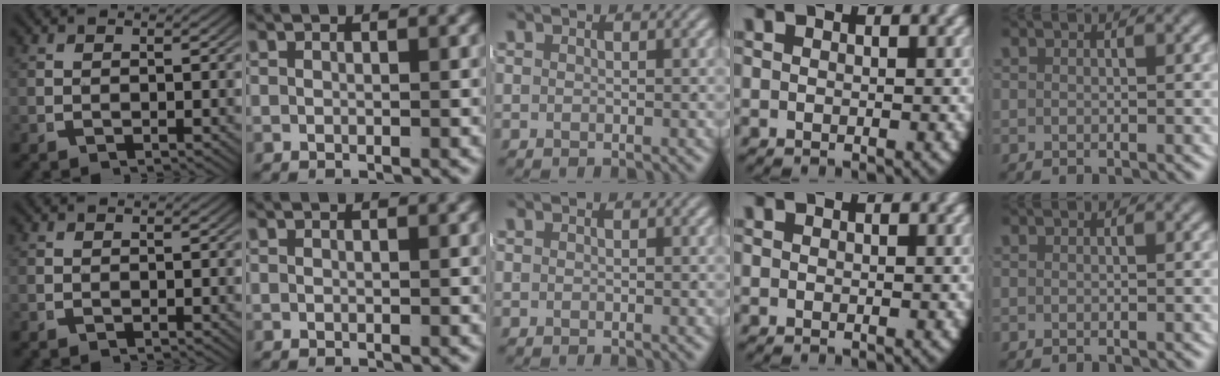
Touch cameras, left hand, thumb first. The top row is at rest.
{}